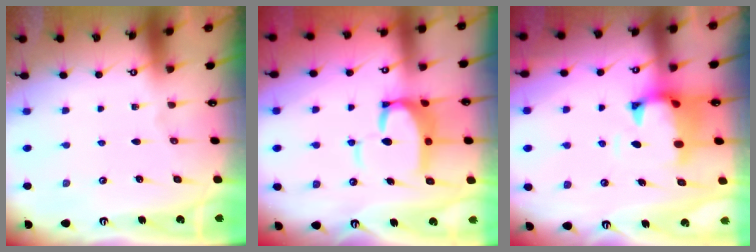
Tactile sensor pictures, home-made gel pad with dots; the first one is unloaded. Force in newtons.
{"total": 7.8, "press": 7.7, "slide": 1.3}
{"total": 1.6, "press": 0.7, "slide": 1.4}